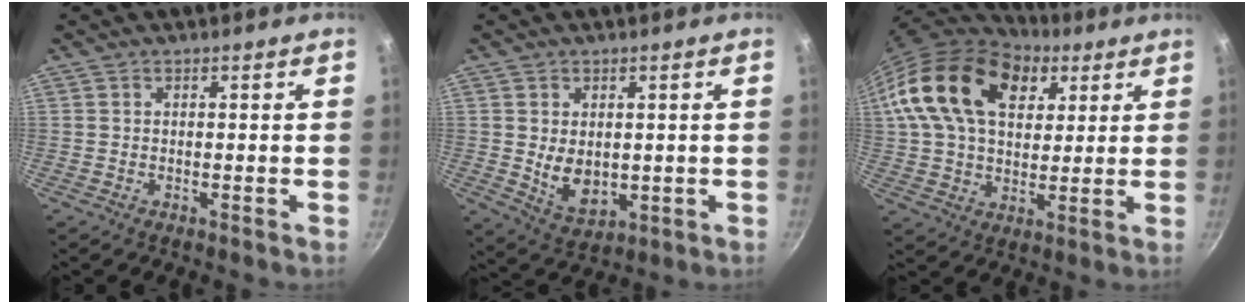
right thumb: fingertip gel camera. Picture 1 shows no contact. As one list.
[{"total": 7.3, "force": [0.3, 5.1, 5.2], "torque": [-0.077, -0.017, 0.023]}, {"total": 21.2, "force": [8.3, 13.6, 14.0], "torque": [-0.225, -0.005, 0.140]}]